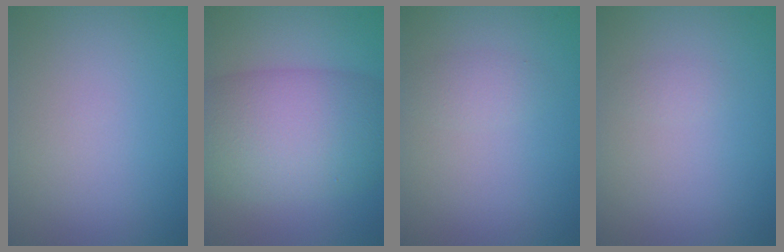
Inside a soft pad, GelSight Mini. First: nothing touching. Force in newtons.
{"total": 10.7, "press": 10.7, "slide": 0.3}
{"total": 1.3, "press": 1.3, "slide": 0.1}
{"total": 0.7, "press": 0.7, "slide": 0.0}